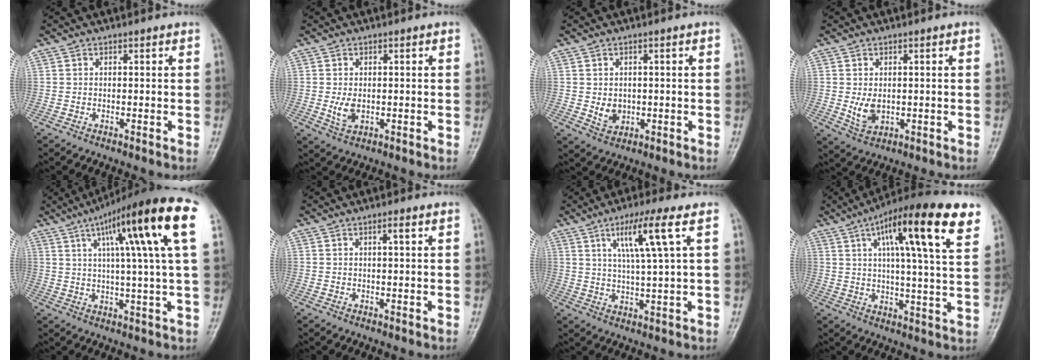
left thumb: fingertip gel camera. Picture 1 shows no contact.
{"total": 3.2, "force": [-0.3, 2.1, 2.4], "torque": [-0.041, -0.004, -0.001]}
{"total": 3.5, "force": [-0.2, 2.9, 1.9], "torque": [-0.016, -0.003, 0.006]}
{"total": 4.1, "force": [-0.2, 2.9, 2.9], "torque": [-0.042, -0.007, 0.007]}
{"total": 18.9, "force": [7.2, 1.6, 17.4], "torque": [-0.259, 0.005, 0.100]}
{"total": 1.5, "force": [0.6, 0.0, 1.4], "torque": [-0.027, 0.000, 0.011]}
{"total": 9.4, "force": [3.9, 0.0, 8.5], "torque": [-0.165, -0.011, 0.072]}
{"total": 20.1, "force": [9.6, 3.8, 17.2], "torque": [-0.245, -0.009, 0.139]}